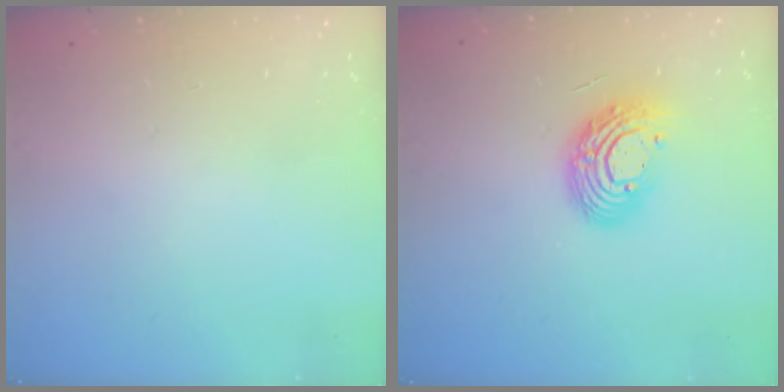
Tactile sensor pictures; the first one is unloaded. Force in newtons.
{"total": 12.1, "press": 12.0, "slide": 1.0}